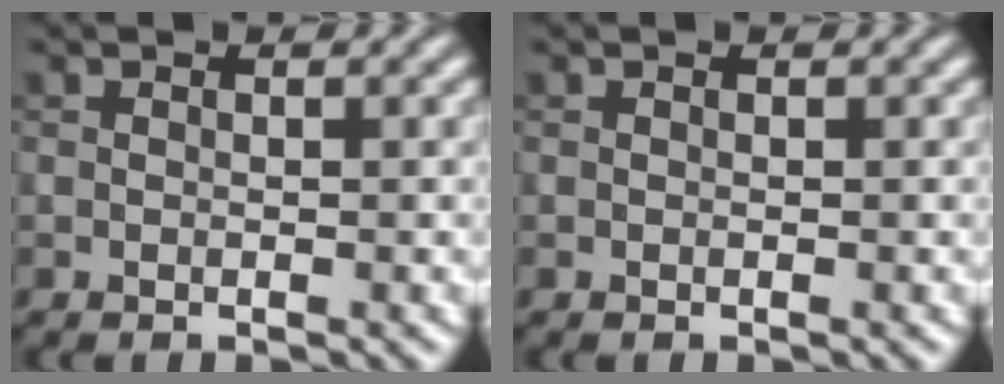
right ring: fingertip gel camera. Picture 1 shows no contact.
{"total": 0.0}